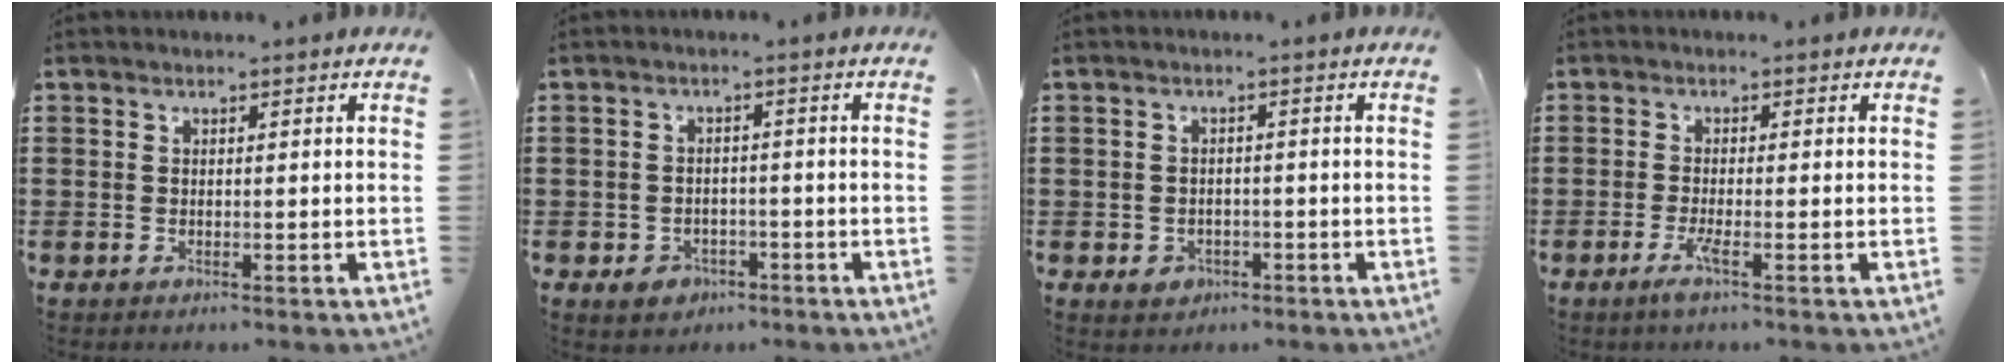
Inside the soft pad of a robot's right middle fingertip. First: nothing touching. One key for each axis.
{"total": 2.6, "fx": -1.9, "fy": 1.7, "fz": 0.6, "tx": -0.016, "ty": 0.003, "tz": -0.041}
{"total": 1.7, "fx": -1.0, "fy": 1.3, "fz": 0.5, "tx": -0.014, "ty": 0.001, "tz": -0.023}
{"total": 2.7, "fx": -1.3, "fy": 0.0, "fz": 2.3, "tx": -0.047, "ty": -0.006, "tz": -0.027}